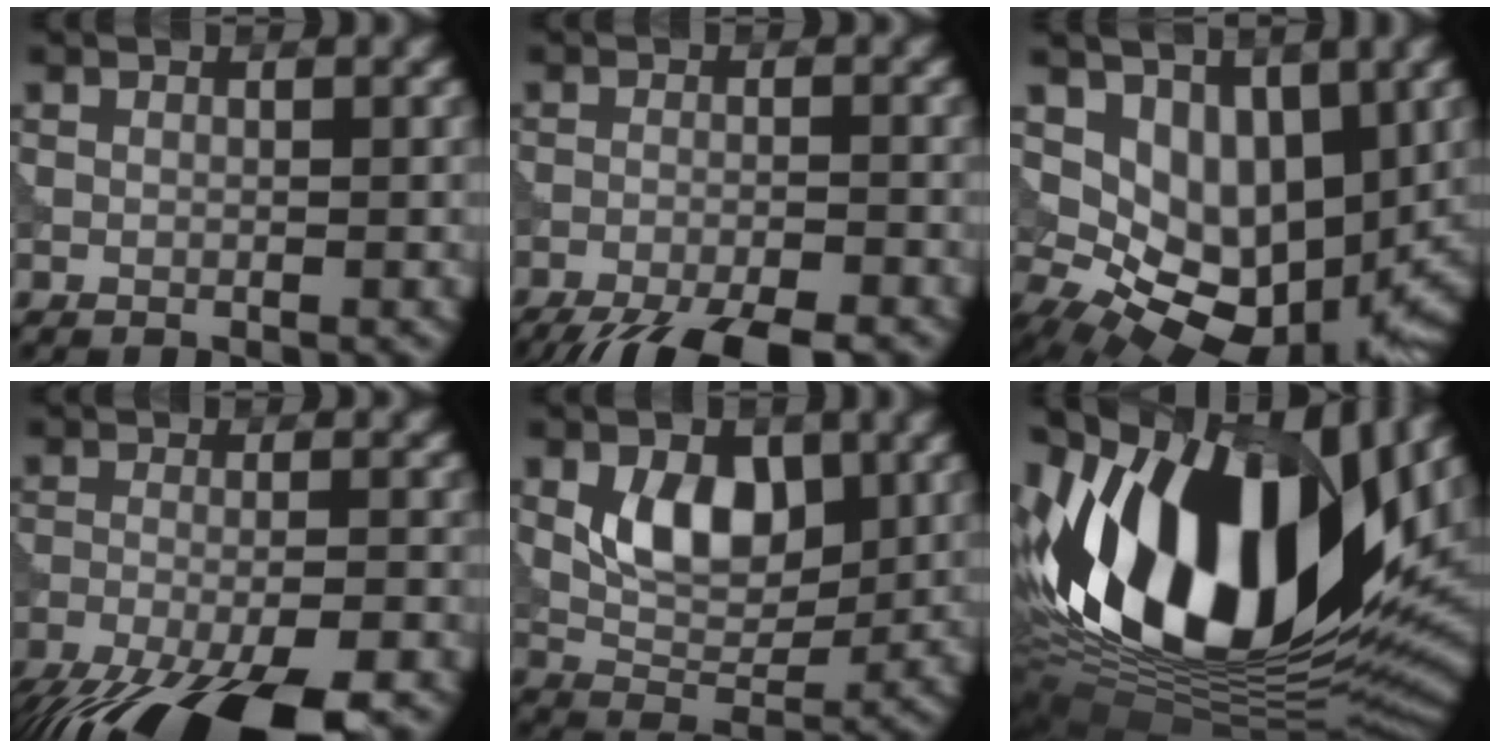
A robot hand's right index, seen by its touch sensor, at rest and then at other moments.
{"total": 8.8, "force": [-7.6, 1.9, 4.1], "torque": [-0.069, -0.030, -0.115]}
{"total": 10.1, "force": [0.8, 6.8, 7.4], "torque": [-0.097, -0.024, 0.027]}
{"total": 12.7, "force": [-10.1, 3.5, 7.0], "torque": [-0.124, -0.056, -0.143]}
{"total": 5.7, "force": [1.2, 3.4, 4.3], "torque": [-0.072, -0.007, 0.022]}
{"total": 18.9, "force": [3.9, 10.1, 15.6], "torque": [-0.287, 0.015, 0.053]}